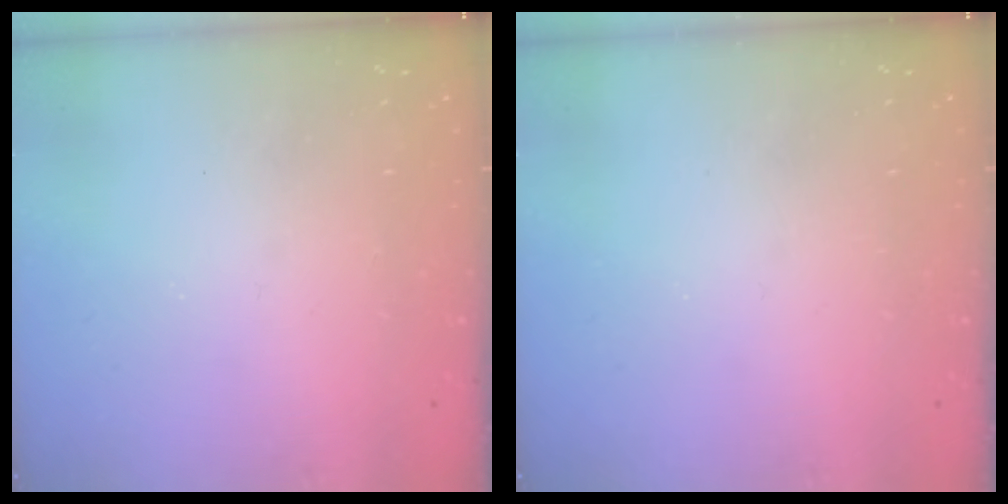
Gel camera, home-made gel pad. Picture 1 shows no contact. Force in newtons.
{"total": 0.0}